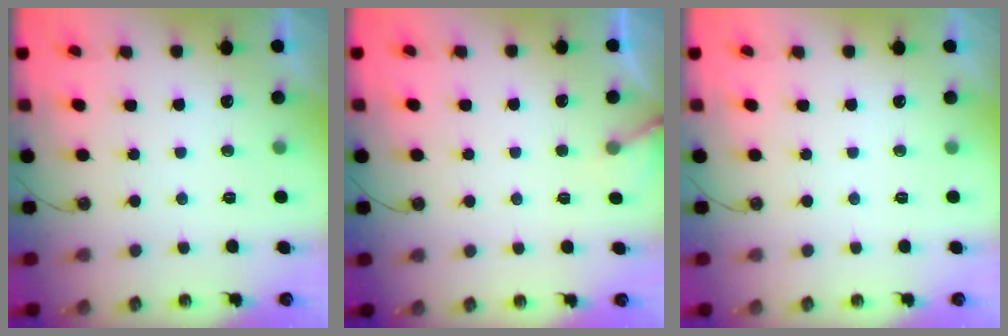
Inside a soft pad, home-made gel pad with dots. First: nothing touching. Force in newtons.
{"total": 4.8, "press": 4.8, "slide": 0.3}
{"total": 0.0}